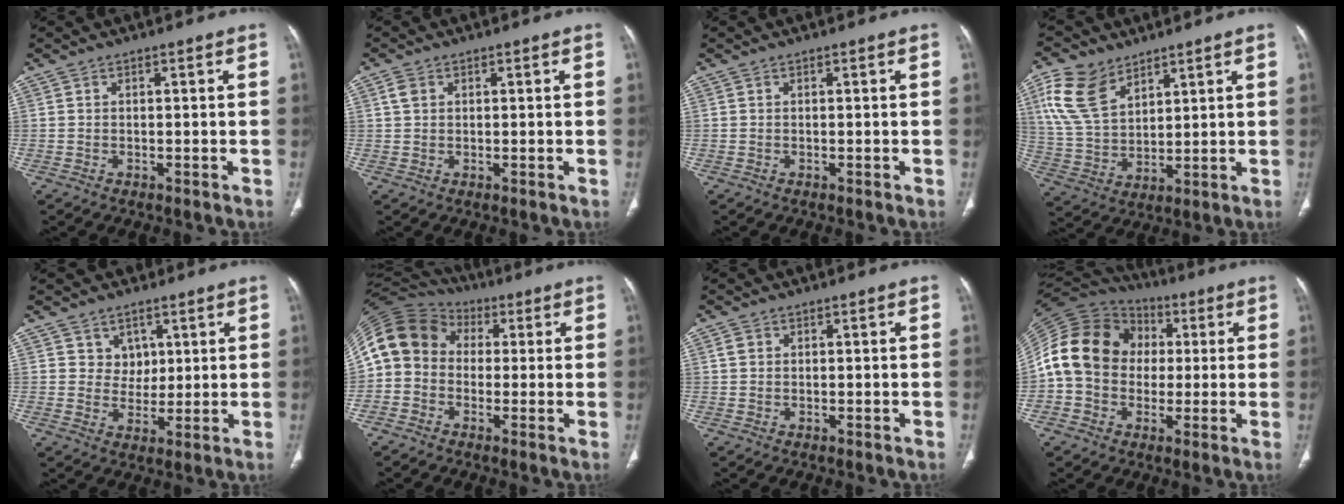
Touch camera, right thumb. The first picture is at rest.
{"total": 1.8, "force": [0.6, 1.4, 1.0], "torque": [-0.021, 0.005, 0.014]}
{"total": 0.0}
{"total": 12.6, "force": [6.9, 7.5, 7.4], "torque": [-0.144, -0.020, 0.145]}
{"total": 5.1, "force": [2.6, 4.4, 0.5], "torque": [0.021, -0.012, 0.044]}
{"total": 13.4, "force": [0.7, 11.2, 7.2], "torque": [-0.136, 0.041, -0.002]}
{"total": 1.2, "force": [0.3, 1.0, 0.6], "torque": [-0.009, 0.005, 0.007]}
{"total": 17.4, "force": [1.1, 14.4, 9.8], "torque": [-0.176, 0.040, 0.015]}